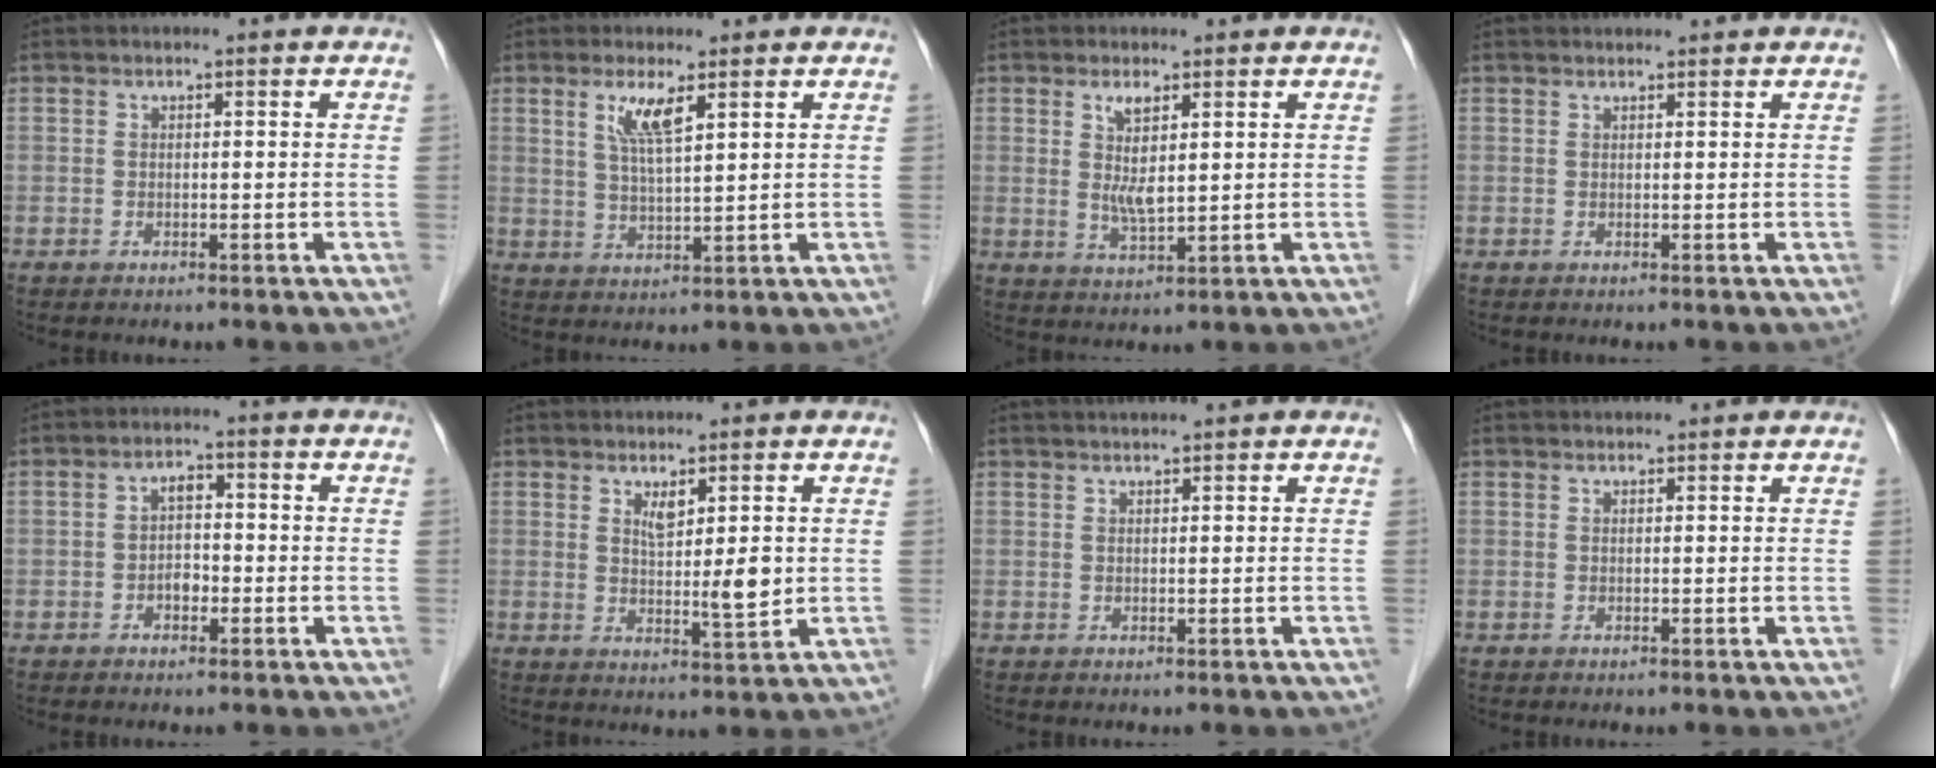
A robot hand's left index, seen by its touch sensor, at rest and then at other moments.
{"total": 4.8, "force": [2.5, 0.4, 4.1], "torque": [-0.084, -0.003, 0.050]}
{"total": 4.5, "force": [1.4, 0.6, 4.2], "torque": [-0.083, -0.006, 0.030]}
{"total": 2.6, "force": [2.5, 0.2, 0.5], "torque": [-0.007, 0.023, 0.037]}
{"total": 2.9, "force": [-1.0, 1.9, 1.9], "torque": [-0.032, 0.014, -0.019]}
{"total": 4.7, "force": [1.3, 1.0, 4.4], "torque": [-0.071, -0.011, 0.024]}
{"total": 2.9, "force": [2.6, -0.5, 1.1], "torque": [-0.008, 0.022, 0.046]}
{"total": 3.0, "force": [2.9, 0.2, 0.7], "torque": [-0.008, 0.027, 0.041]}